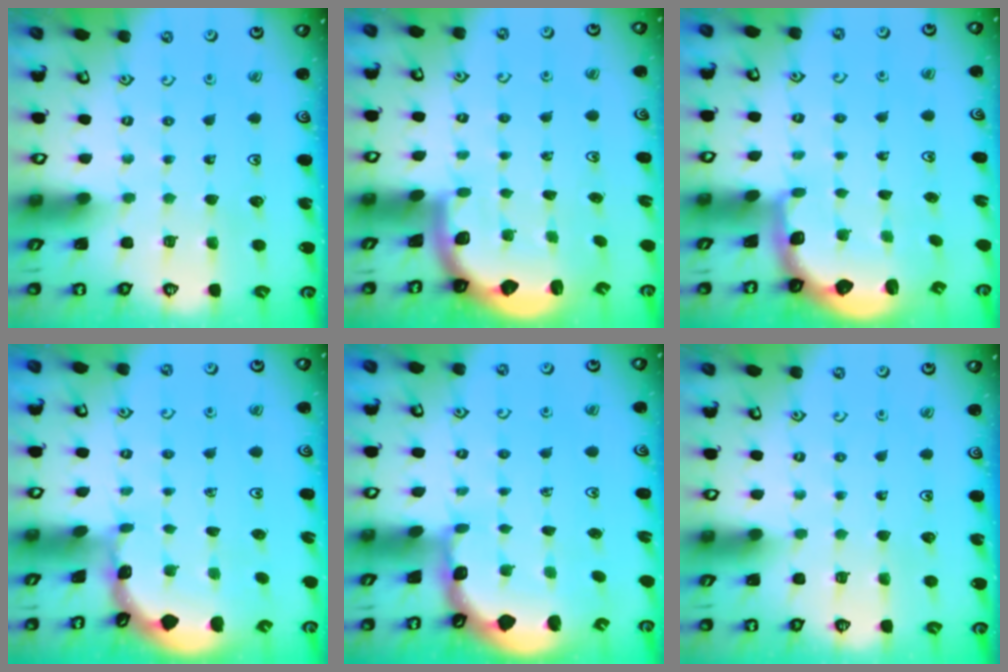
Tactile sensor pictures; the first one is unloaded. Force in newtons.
{"total": 1.8, "press": 1.8, "slide": 0.5}
{"total": 2.6, "press": 2.0, "slide": 1.7}
{"total": 1.1, "press": 1.0, "slide": 0.1}
{"total": 1.8, "press": 1.7, "slide": 0.5}
{"total": 0.0}